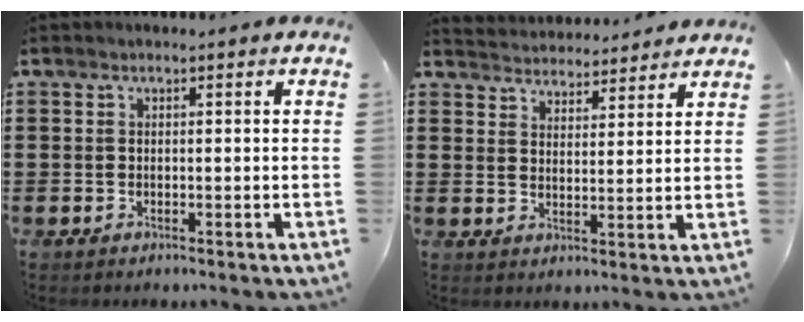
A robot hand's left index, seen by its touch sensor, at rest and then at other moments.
{"total": 3.8, "force": [3.7, 0.1, -0.4], "torque": [-0.007, -0.020, 0.066]}